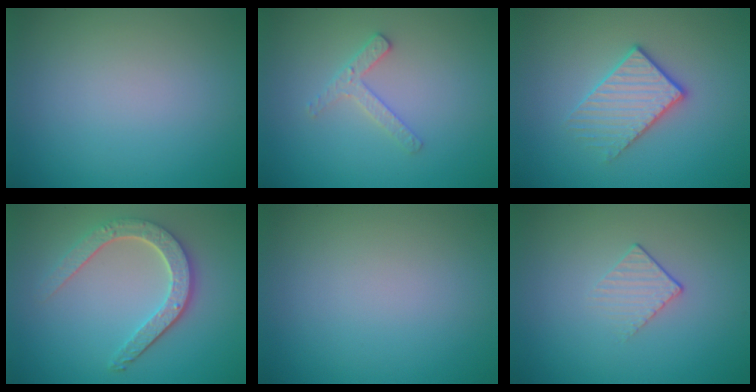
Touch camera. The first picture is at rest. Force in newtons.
{"total": 1.9, "press": 1.8, "slide": 0.4}
{"total": 3.1, "press": 2.8, "slide": 1.3}
{"total": 4.5, "press": 3.6, "slide": 2.7}
{"total": 0.0}
{"total": 1.3, "press": 0.7, "slide": 1.1}